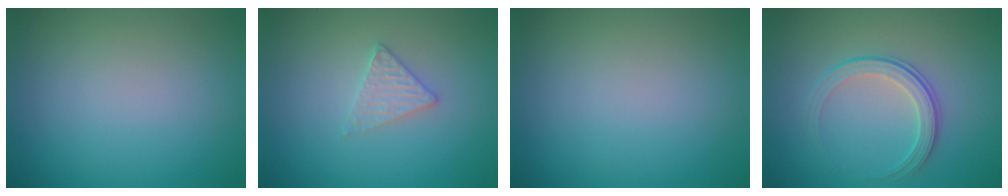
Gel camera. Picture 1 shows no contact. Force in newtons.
{"total": 1.8, "press": 1.8, "slide": 0.3}
{"total": 0.0}
{"total": 2.5, "press": 1.9, "slide": 1.7}